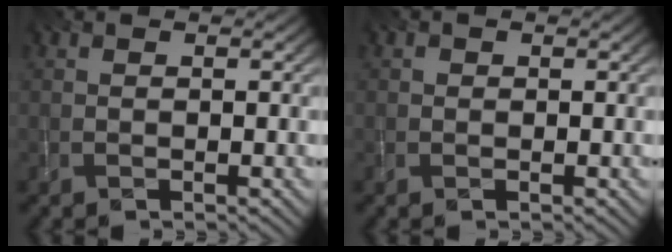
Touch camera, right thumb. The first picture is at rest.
{"total": 0.5, "force": [0.0, 0.5, 0.1], "torque": [0.001, -0.003, -0.003]}